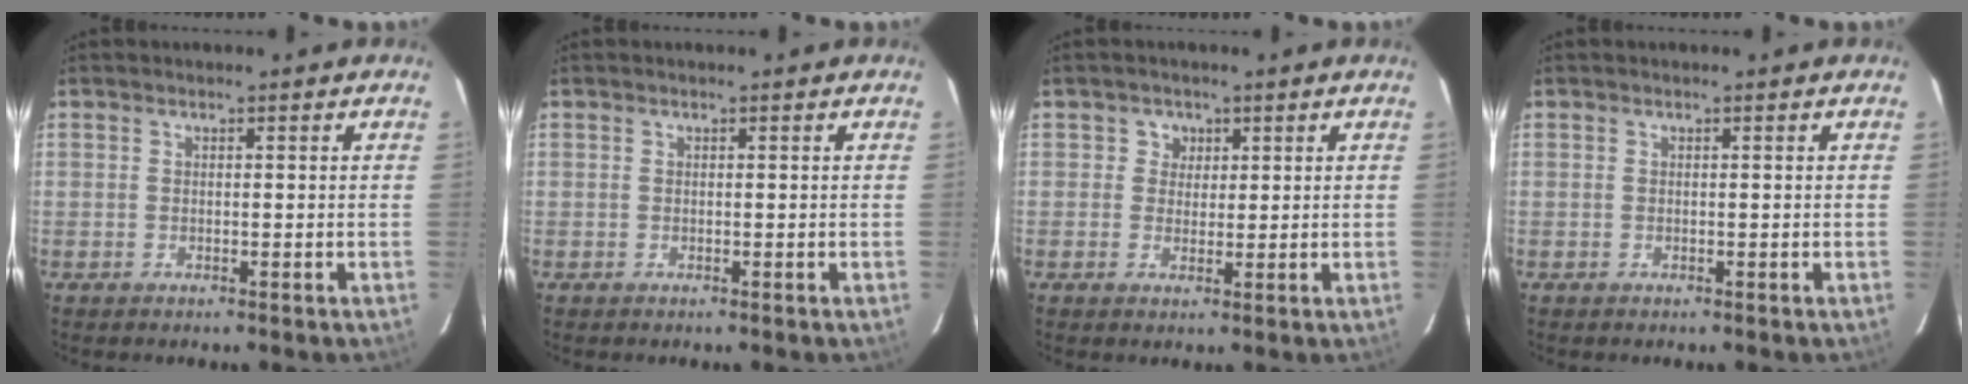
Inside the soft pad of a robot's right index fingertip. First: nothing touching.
{"total": 0.0}
{"total": 2.8, "force": [0.8, 2.7, 0.0], "torque": [0.013, 0.014, 0.010]}
{"total": 0.0}